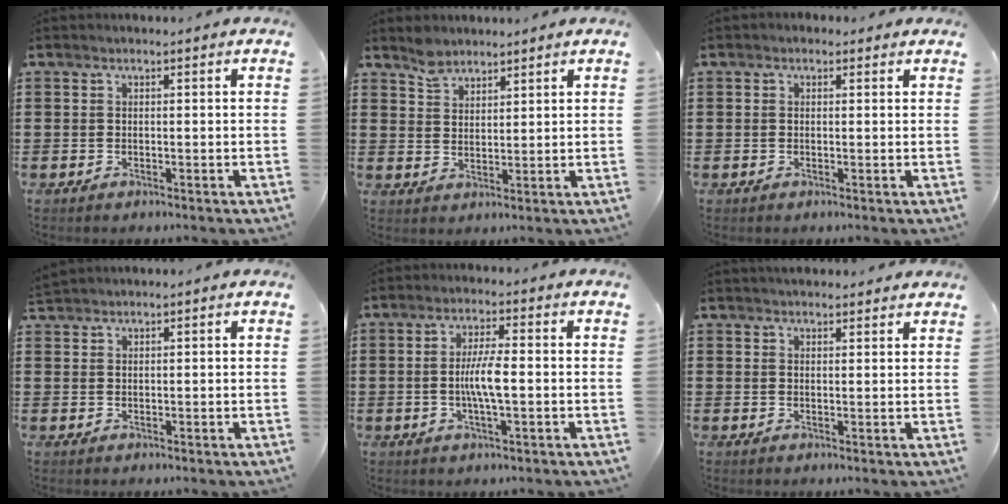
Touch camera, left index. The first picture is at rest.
{"total": 3.1, "force": [2.7, 1.5, 0.5], "torque": [-0.018, 0.005, 0.054]}
{"total": 0.7, "force": [0.1, 0.6, 0.4], "torque": [-0.009, 0.005, 0.000]}
{"total": 1.2, "force": [1.2, 0.0, 0.2], "torque": [-0.006, 0.000, 0.023]}
{"total": 5.5, "force": [-0.6, 1.0, 5.3], "torque": [-0.110, -0.001, -0.019]}
{"total": 1.9, "force": [1.8, 0.4, 0.2], "torque": [-0.007, 0.002, 0.035]}